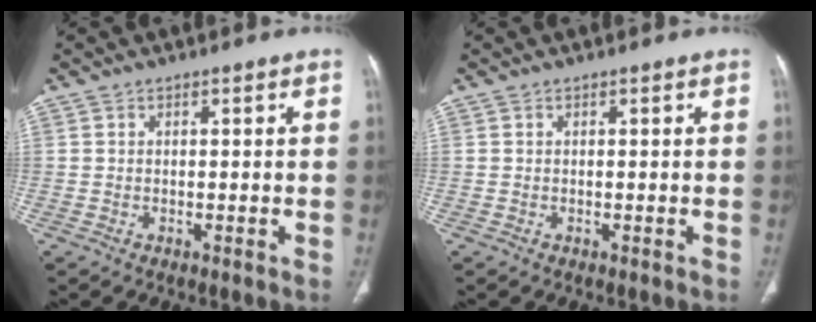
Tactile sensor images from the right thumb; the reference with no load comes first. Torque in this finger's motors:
{"motor_torque": [0.00, 0.01, -0.08, 0.03, 0.00]}